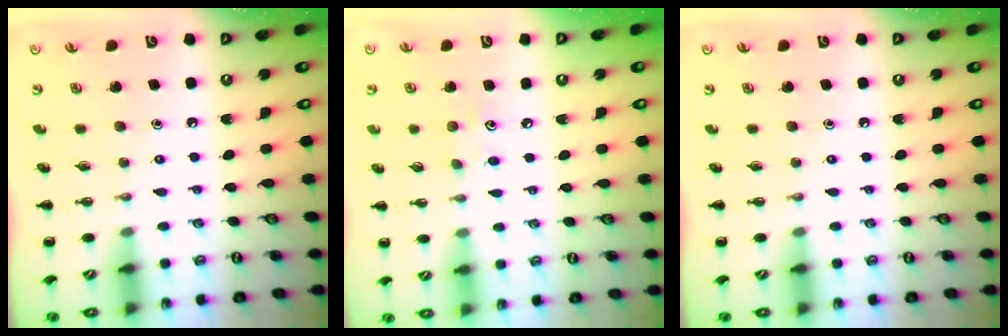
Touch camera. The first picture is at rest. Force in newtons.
{"total": 6.2, "press": 6.0, "slide": 1.7}
{"total": 0.0}